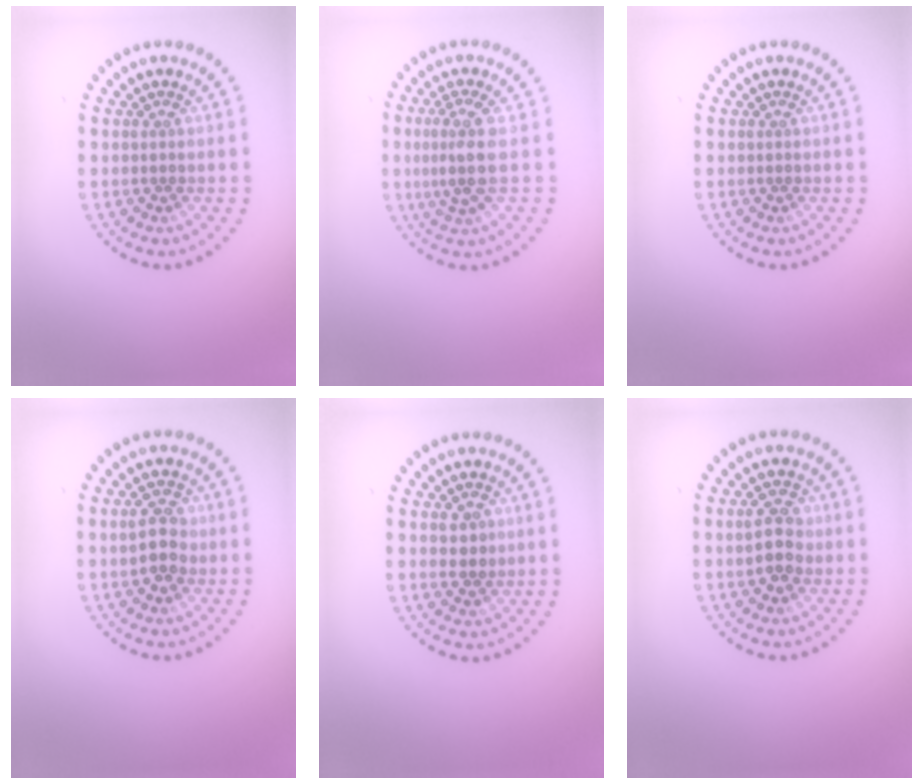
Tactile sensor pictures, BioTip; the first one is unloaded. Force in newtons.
{"total": 3.1, "press": 2.6, "slide": 1.8}
{"total": 0.0}
{"total": 3.0, "press": 3.0, "slide": 0.2}
{"total": 1.9, "press": 1.9, "slide": 0.2}
{"total": 3.0, "press": 3.0, "slide": 0.2}